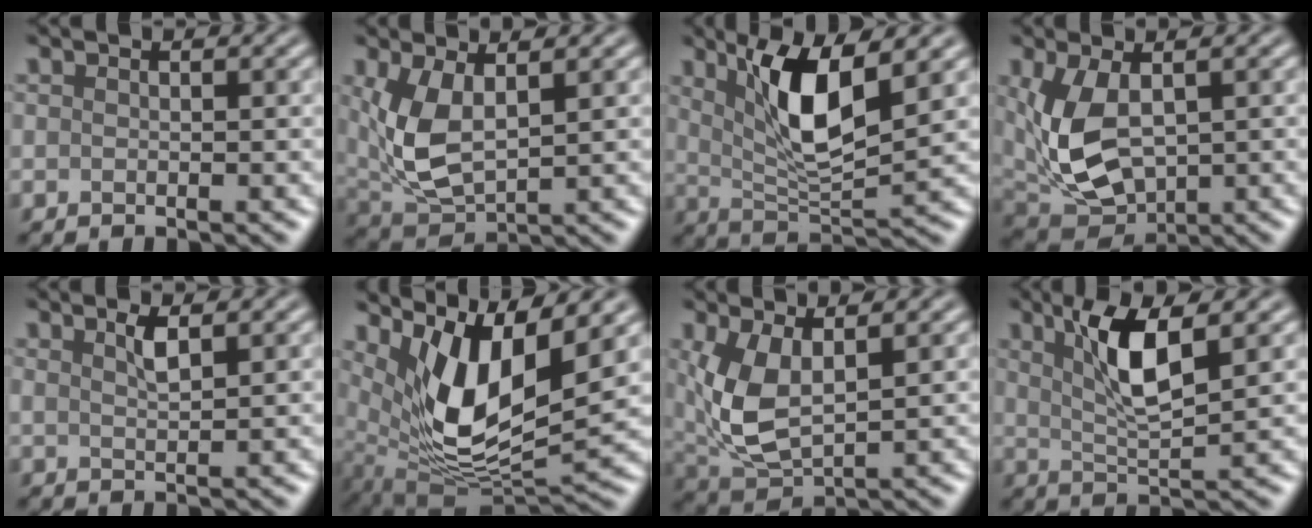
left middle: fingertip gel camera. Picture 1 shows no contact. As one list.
[{"total": 5.7, "force": [1.2, 2.8, 4.8], "torque": [-0.118, -0.008, 0.032]}, {"total": 7.2, "force": [2.8, 2.1, 6.2], "torque": [-0.119, -0.007, 0.054]}, {"total": 7.3, "force": [0.6, 4.2, 5.9], "torque": [-0.138, -0.009, 0.020]}, {"total": 1.7, "force": [1.0, 0.4, 1.3], "torque": [-0.026, 0.002, 0.017]}, {"total": 10.1, "force": [4.2, 3.7, 8.5], "torque": [-0.159, -0.015, 0.084]}, {"total": 6.2, "force": [1.2, 3.1, 5.2], "torque": [-0.131, -0.008, 0.030]}, {"total": 5.6, "force": [2.2, 1.4, 4.9], "torque": [-0.098, -0.002, 0.041]}]